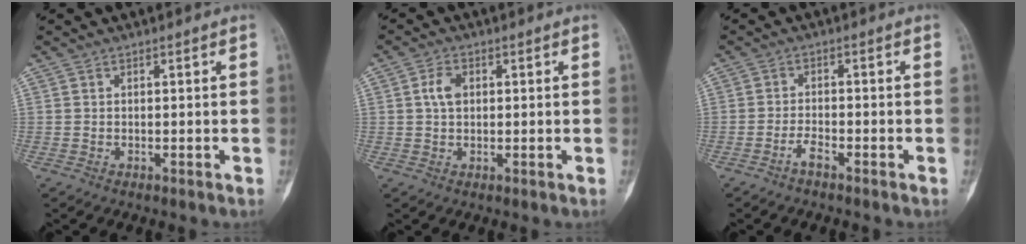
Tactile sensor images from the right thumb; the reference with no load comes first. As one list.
[{"total": 3.4, "force": [0.7, 2.3, 2.5], "torque": [-0.047, 0.004, 0.011]}, {"total": 2.2, "force": [-1.7, 0.6, 1.3], "torque": [-0.029, 0.010, -0.035]}]